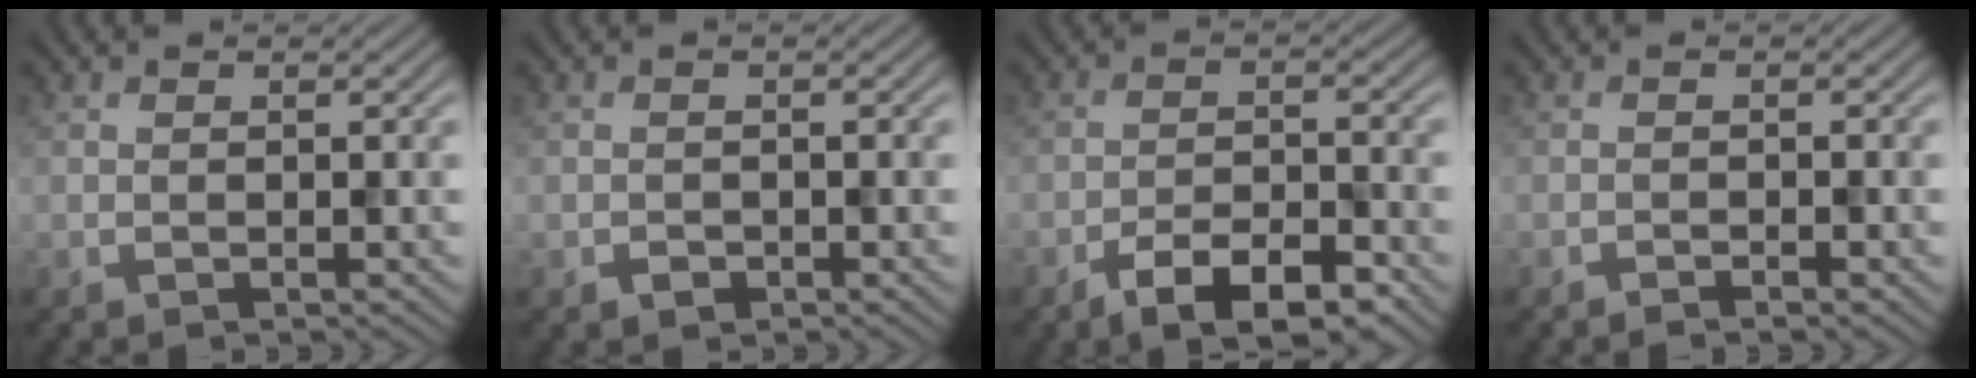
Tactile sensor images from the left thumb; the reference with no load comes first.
{"total": 1.0, "force": [-0.6, 0.7, 0.3], "torque": [-0.006, -0.003, -0.011]}
{"total": 6.8, "force": [-4.5, 2.3, 4.5], "torque": [-0.076, 0.005, -0.075]}
{"total": 1.1, "force": [-0.9, 0.1, 0.6], "torque": [-0.010, 0.001, -0.016]}